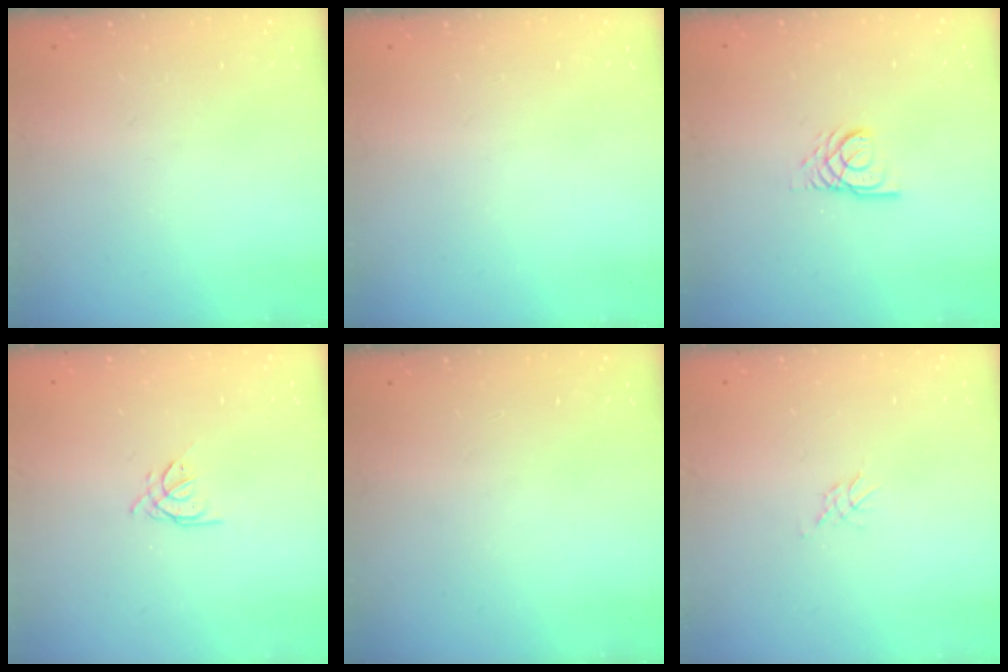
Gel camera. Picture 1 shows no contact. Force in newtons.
{"total": 0.0}
{"total": 4.2, "press": 4.2, "slide": 0.4}
{"total": 1.9, "press": 1.8, "slide": 0.5}
{"total": 0.0}
{"total": 1.4, "press": 1.4, "slide": 0.2}